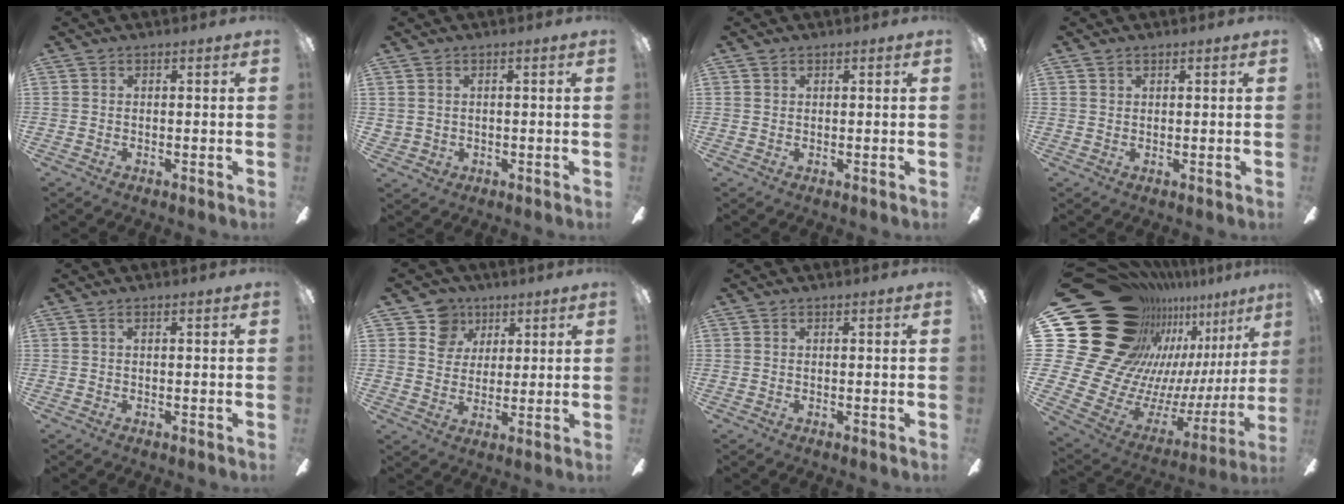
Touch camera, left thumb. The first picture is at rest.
{"total": 2.1, "force": [0.8, 1.9, 0.1], "torque": [-0.006, 0.003, 0.015]}
{"total": 1.0, "force": [0.6, 0.8, 0.1], "torque": [-0.001, 0.004, 0.011]}
{"total": 1.3, "force": [0.8, 1.0, 0.1], "torque": [-0.003, 0.003, 0.015]}
{"total": 0.0}
{"total": 8.6, "force": [4.7, 7.0, 1.3], "torque": [-0.030, -0.018, 0.088]}
{"total": 0.0}
{"total": 29.5, "force": [16.6, 18.9, 15.5], "torque": [-0.277, -0.175, 0.375]}